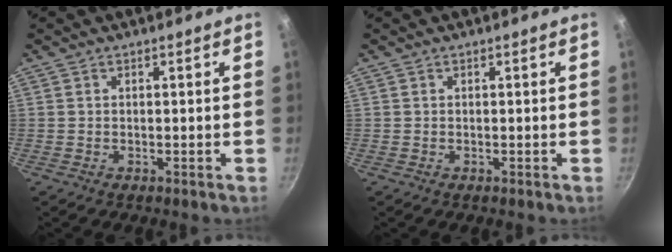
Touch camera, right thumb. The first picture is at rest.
{"total": 0.0}